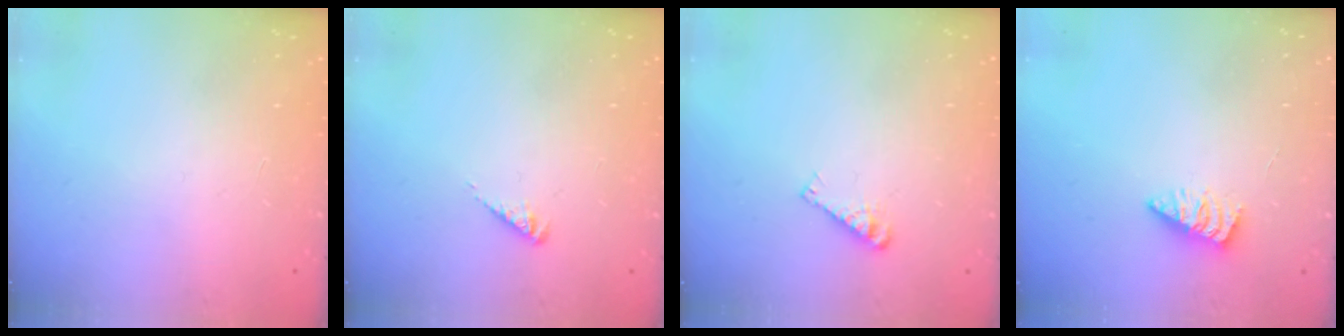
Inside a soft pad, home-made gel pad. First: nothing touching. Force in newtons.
{"total": 2.1, "press": 2.0, "slide": 0.4}
{"total": 4.3, "press": 4.3, "slide": 0.2}
{"total": 2.6, "press": 2.6, "slide": 0.2}